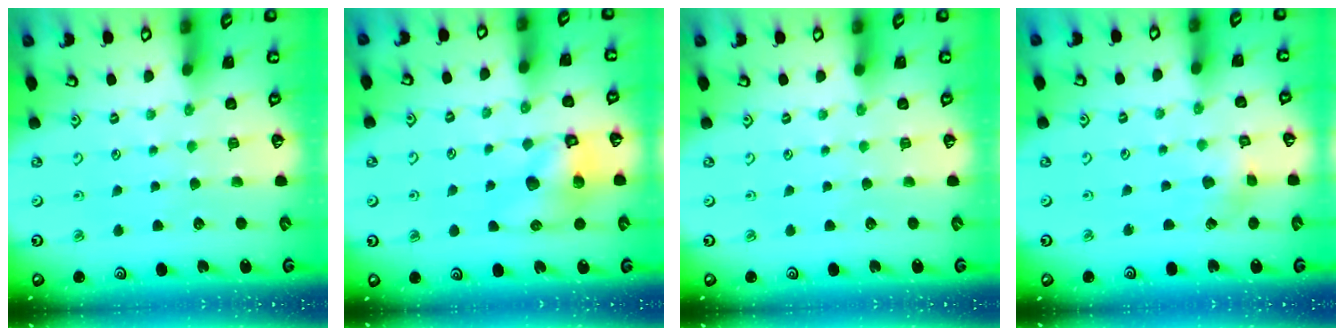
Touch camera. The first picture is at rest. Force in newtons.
{"total": 9.9, "press": 9.8, "slide": 1.6}
{"total": 0.0}
{"total": 2.3, "press": 2.2, "slide": 0.4}